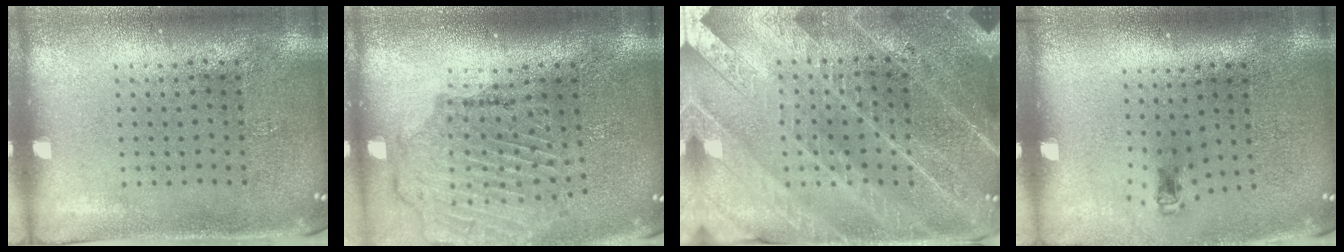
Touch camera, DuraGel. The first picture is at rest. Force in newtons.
{"total": 1.7, "press": 1.7, "slide": 0.1}
{"total": 3.6, "press": 3.3, "slide": 1.4}
{"total": 0.6, "press": 0.3, "slide": 0.5}